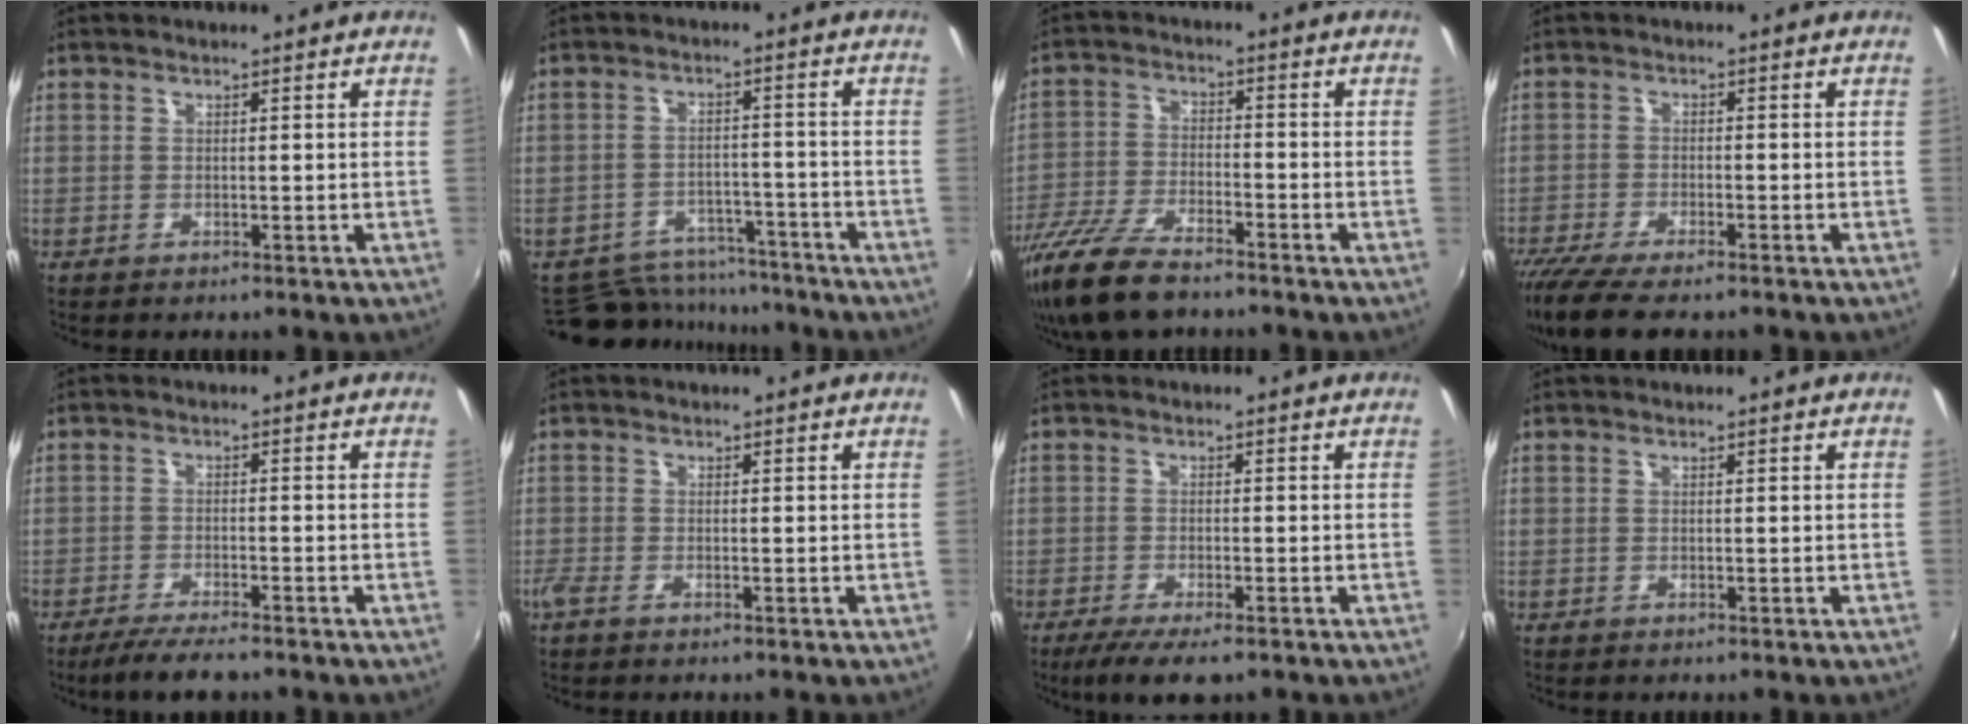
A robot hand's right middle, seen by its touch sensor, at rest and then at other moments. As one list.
[{"total": 12.8, "force": [-11.2, 5.4, 3.1], "torque": [-0.078, 0.020, -0.149]}, {"total": 13.8, "force": [-10.8, 4.0, 7.8], "torque": [-0.178, -0.031, -0.208]}, {"total": 10.0, "force": [-8.2, 2.0, 5.4], "torque": [-0.130, -0.041, -0.147]}, {"total": 6.4, "force": [-5.3, 0.8, 3.4], "torque": [-0.084, -0.016, -0.093]}, {"total": 0.6, "force": [-0.3, 0.1, 0.5], "torque": [-0.011, -0.002, -0.008]}, {"total": 6.9, "force": [-4.9, 1.6, 4.6], "torque": [-0.107, -0.026, -0.085]}, {"total": 0.0}]